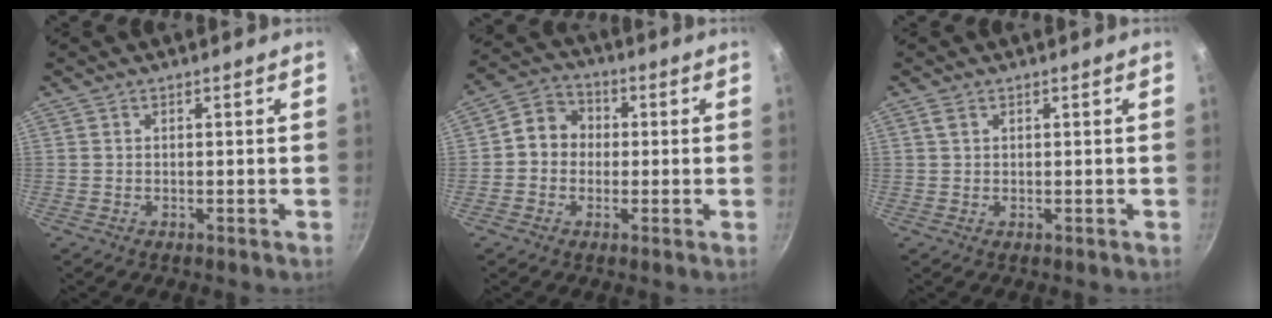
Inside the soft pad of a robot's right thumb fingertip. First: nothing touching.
{"total": 7.4, "force": [0.0, 6.6, 3.5], "torque": [-0.027, 0.019, -0.020]}
{"total": 1.3, "force": [0.6, 0.7, 0.8], "torque": [-0.014, 0.000, 0.012]}